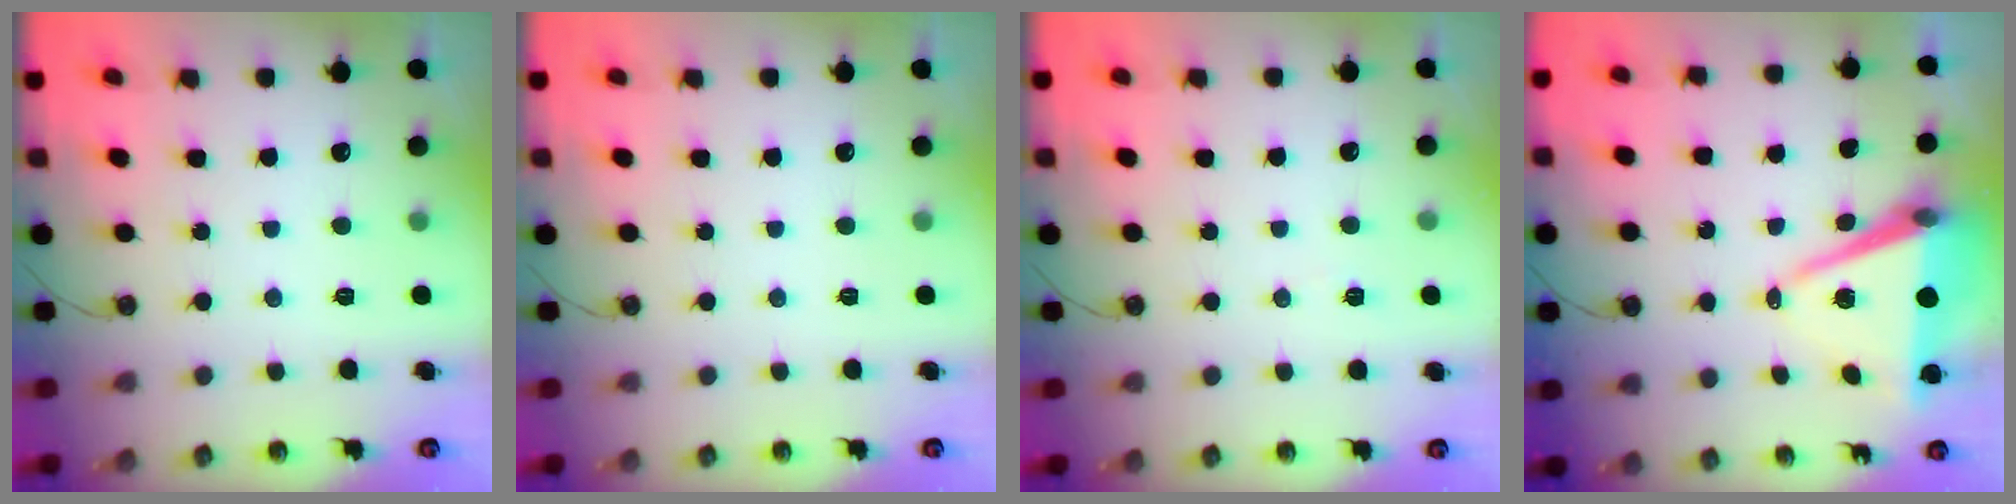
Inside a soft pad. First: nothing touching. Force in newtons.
{"total": 0.0}
{"total": 3.9, "press": 2.1, "slide": 3.3}
{"total": 9.8, "press": 8.9, "slide": 4.1}